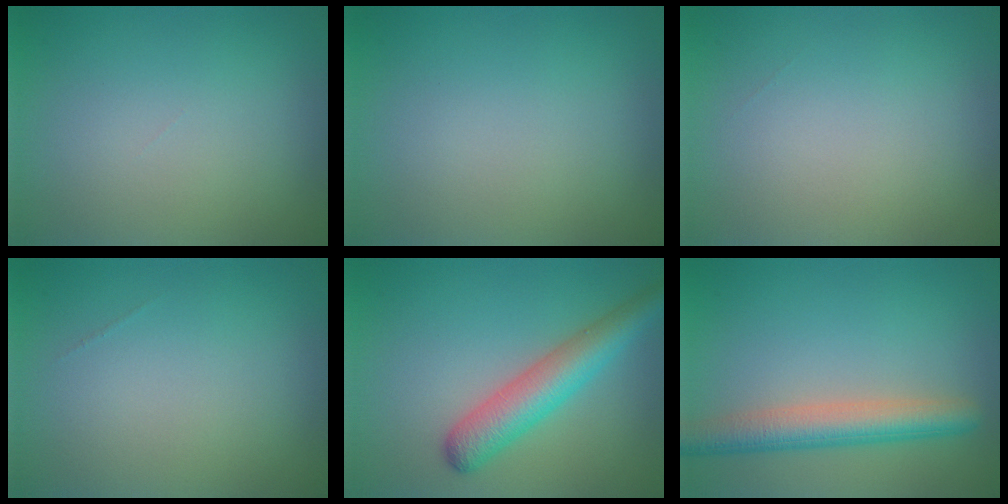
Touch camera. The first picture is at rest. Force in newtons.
{"total": 0.0}
{"total": 0.0}
{"total": 0.0}
{"total": 5.1, "press": 5.1, "slide": 0.2}
{"total": 4.7, "press": 4.7, "slide": 0.3}